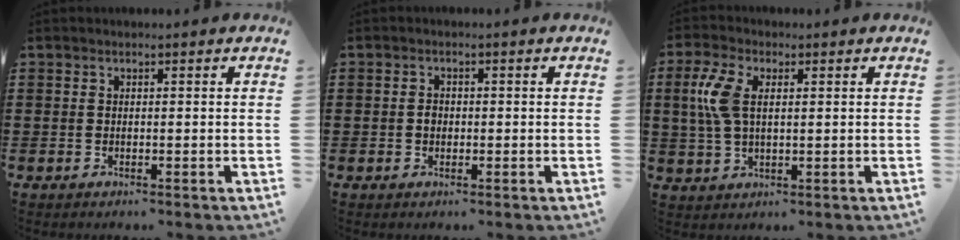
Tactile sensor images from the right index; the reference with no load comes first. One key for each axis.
{"total": 1.3, "fx": -0.2, "fy": 1.0, "fz": 0.9, "tx": -0.018, "ty": 0.004, "tz": -0.005}
{"total": 6.6, "fx": 1.3, "fy": 3.4, "fz": 5.5, "tx": -0.144, "ty": 0.002, "tz": 0.014}